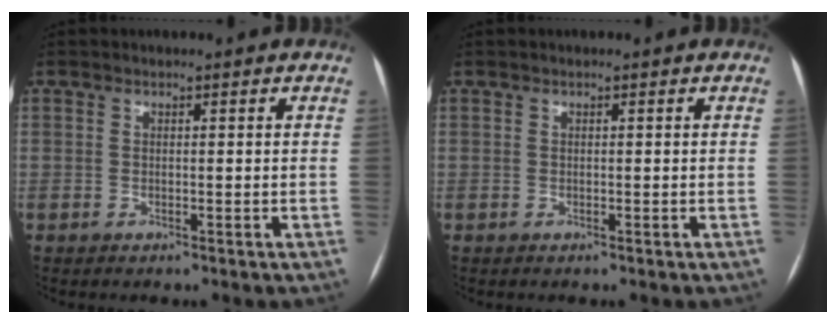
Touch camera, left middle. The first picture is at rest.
{"total": 0.0}